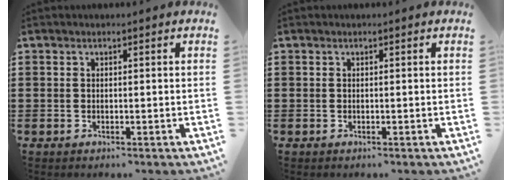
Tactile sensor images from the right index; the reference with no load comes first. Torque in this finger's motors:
{"motor_torque": [0.00, -0.01, 0.00, -0.01]}